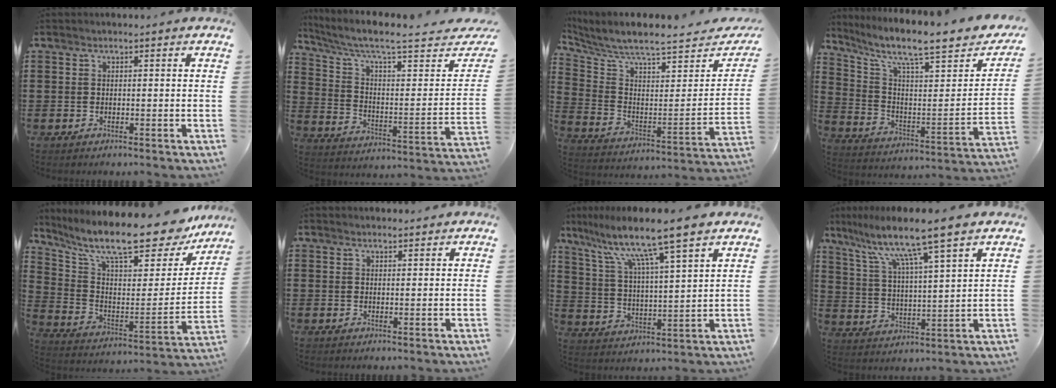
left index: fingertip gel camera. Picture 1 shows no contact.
{"total": 6.4, "force": [5.0, 1.0, 3.9], "torque": [-0.098, -0.038, 0.083]}
{"total": 5.9, "force": [5.2, 0.5, 2.8], "torque": [-0.084, -0.055, 0.084]}
{"total": 8.7, "force": [6.9, 1.2, 5.1], "torque": [-0.114, -0.058, 0.107]}
{"total": 13.8, "force": [11.0, 2.2, 8.0], "torque": [-0.173, -0.081, 0.182]}
{"total": 1.2, "force": [1.1, 0.2, 0.2], "torque": [-0.005, 0.001, 0.022]}
{"total": 10.1, "force": [7.9, -0.4, 6.2], "torque": [-0.149, -0.046, 0.126]}
{"total": 9.3, "force": [7.3, -0.6, 5.7], "torque": [-0.139, -0.045, 0.114]}